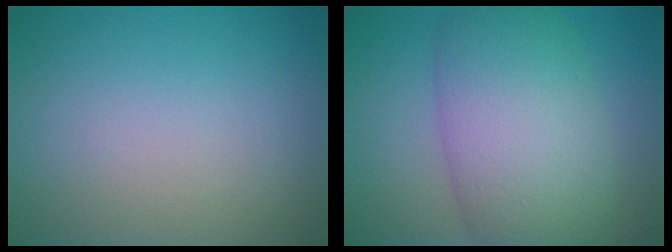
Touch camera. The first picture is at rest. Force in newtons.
{"total": 9.5, "press": 9.5, "slide": 0.3}